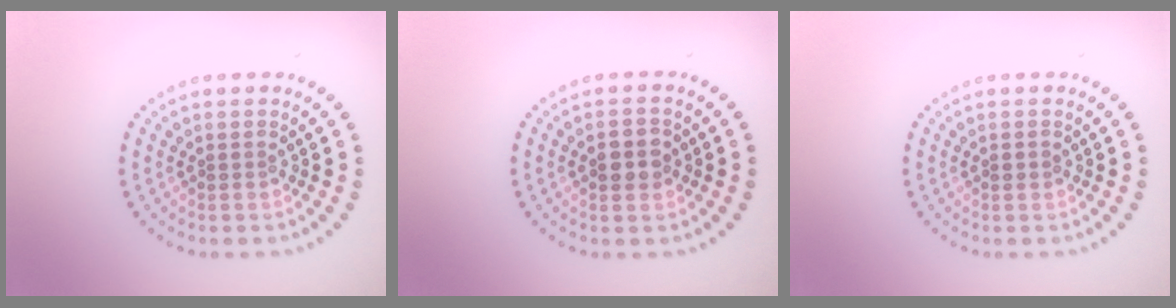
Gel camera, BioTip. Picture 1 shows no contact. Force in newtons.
{"total": 2.3, "press": 2.3, "slide": 0.1}
{"total": 0.7, "press": 0.7, "slide": 0.2}